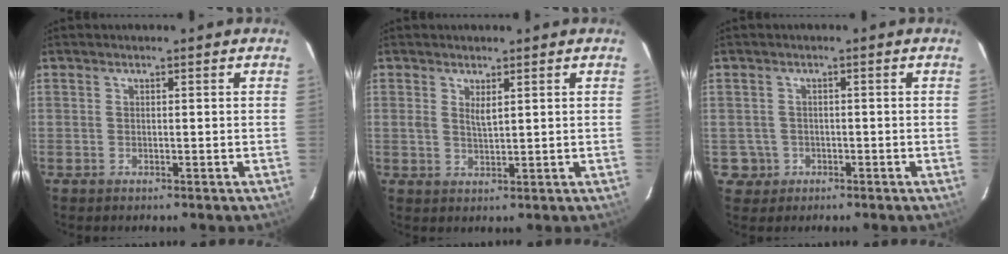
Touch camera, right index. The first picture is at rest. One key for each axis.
{"total": 2.0, "fx": 1.0, "fy": 0.6, "fz": 1.6, "tx": -0.029, "ty": -0.002, "tz": 0.018}
{"total": 3.4, "fx": -0.9, "fy": 3.3, "fz": 0.1, "tx": -0.006, "ty": 0.014, "tz": -0.009}